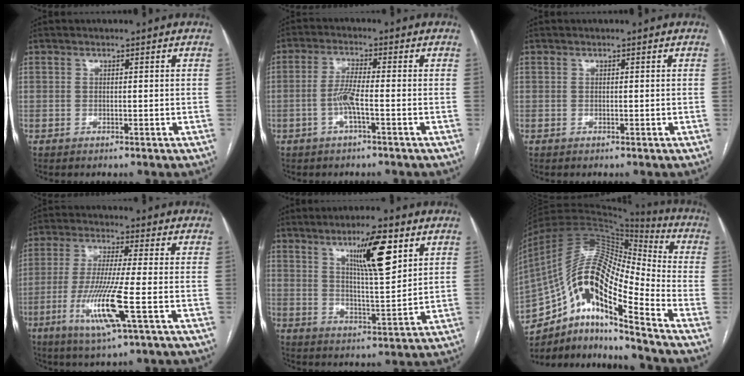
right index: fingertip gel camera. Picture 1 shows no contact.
{"total": 4.2, "force": [-1.3, 0.1, 4.0], "torque": [-0.086, 0.002, -0.027]}
{"total": 0.0}
{"total": 11.2, "force": [-3.6, -0.2, 10.6], "torque": [-0.219, -0.023, -0.071]}
{"total": 11.0, "force": [5.6, 1.5, 9.4], "torque": [-0.157, -0.002, 0.093]}
{"total": 17.8, "force": [-9.1, 3.9, 14.8], "torque": [-0.282, 0.042, -0.156]}